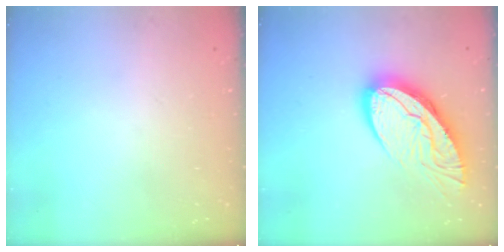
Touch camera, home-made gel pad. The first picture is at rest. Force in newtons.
{"total": 15.5, "press": 15.4, "slide": 1.3}